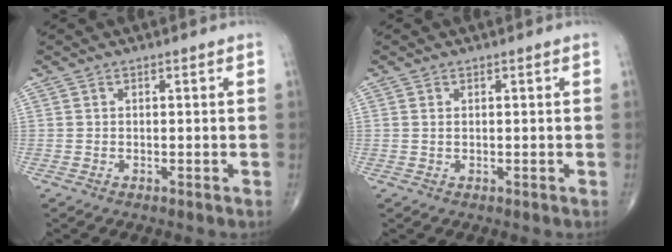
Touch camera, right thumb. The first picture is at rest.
{"total": 0.5, "force": [0.2, 0.3, 0.4], "torque": [-0.010, 0.002, 0.004]}